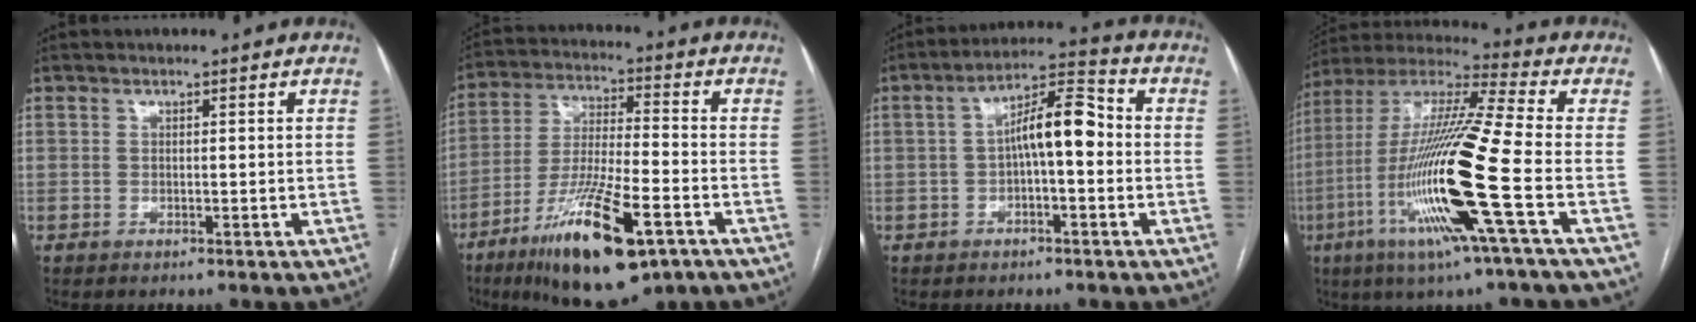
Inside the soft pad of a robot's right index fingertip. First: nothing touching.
{"total": 18.1, "force": [-9.5, 3.8, 14.9], "torque": [-0.276, -0.030, -0.156]}
{"total": 8.6, "force": [-0.4, 2.3, 8.2], "torque": [-0.139, 0.035, -0.008]}
{"total": 20.3, "force": [-6.1, -0.6, 19.4], "torque": [-0.405, -0.024, -0.128]}